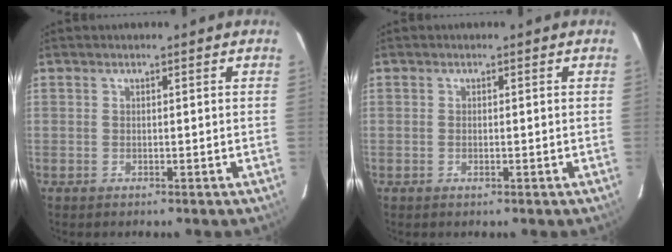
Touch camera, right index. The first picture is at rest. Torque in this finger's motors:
{"motor_torque": [0.21, 0.04, 0.05, 0.03]}